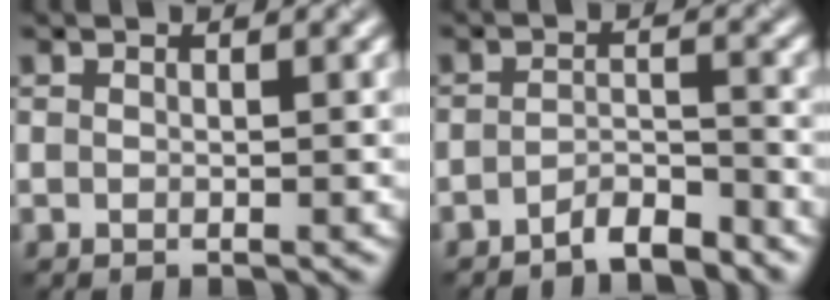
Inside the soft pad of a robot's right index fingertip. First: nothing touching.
{"total": 2.9, "force": [-2.7, 0.5, 1.1], "torque": [-0.018, 0.009, -0.052]}